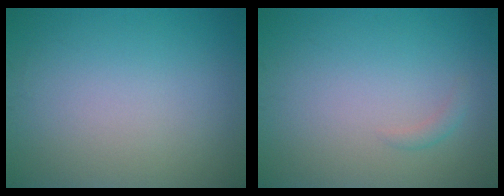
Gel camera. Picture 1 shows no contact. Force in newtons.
{"total": 0.8, "press": 0.8, "slide": 0.1}